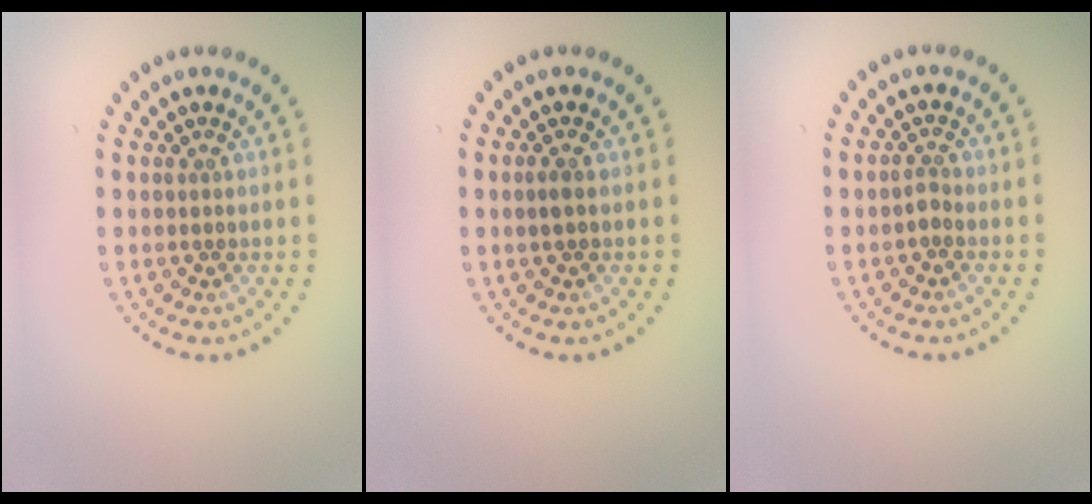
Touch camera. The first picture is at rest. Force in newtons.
{"total": 0.7, "press": 0.7, "slide": 0.2}
{"total": 0.8, "press": 0.6, "slide": 0.5}